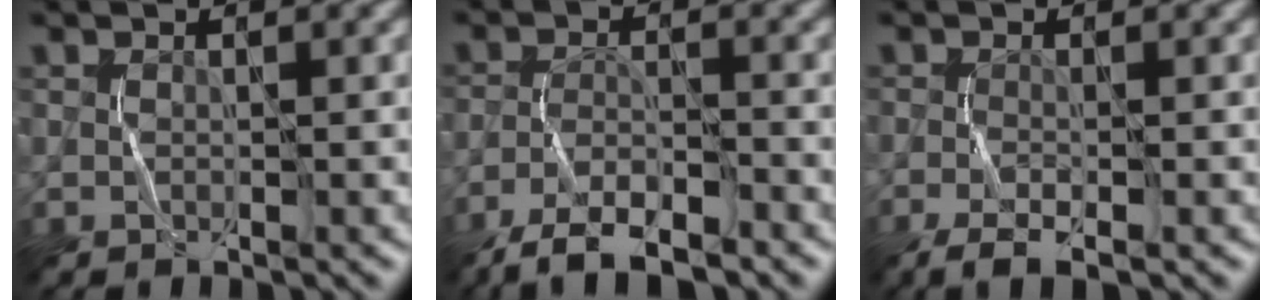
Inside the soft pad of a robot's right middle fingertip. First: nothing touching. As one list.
[{"total": 5.4, "force": [-4.5, 1.0, 2.7], "torque": [-0.045, -0.003, -0.088]}, {"total": 2.7, "force": [-1.6, 0.6, 2.1], "torque": [-0.044, -0.007, -0.033]}]